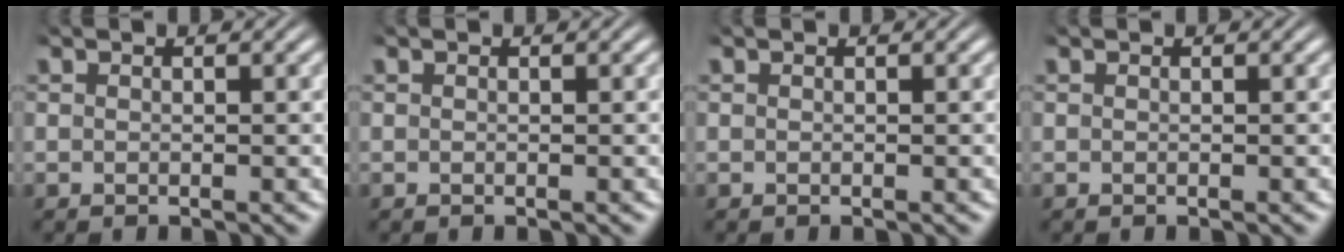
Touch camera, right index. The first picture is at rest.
{"total": 0.0}
{"total": 0.0}
{"total": 0.0}